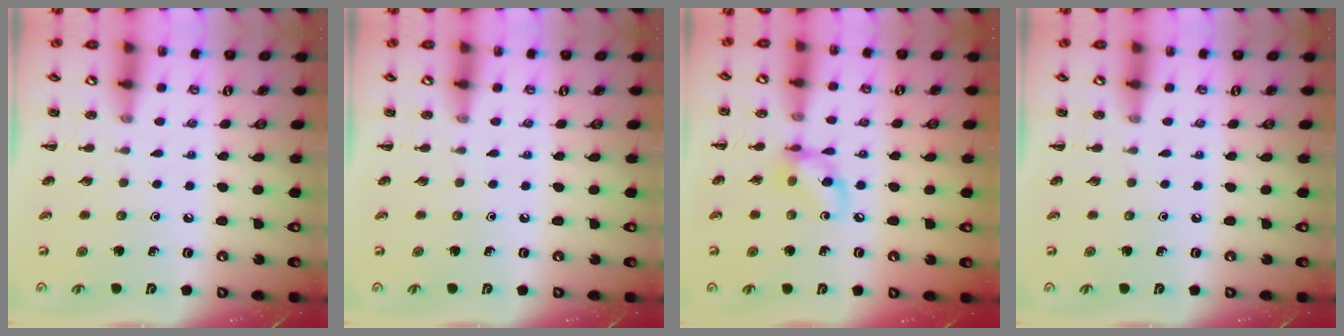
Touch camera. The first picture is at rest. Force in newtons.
{"total": 0.0}
{"total": 8.4, "press": 8.4, "slide": 0.6}
{"total": 0.0}